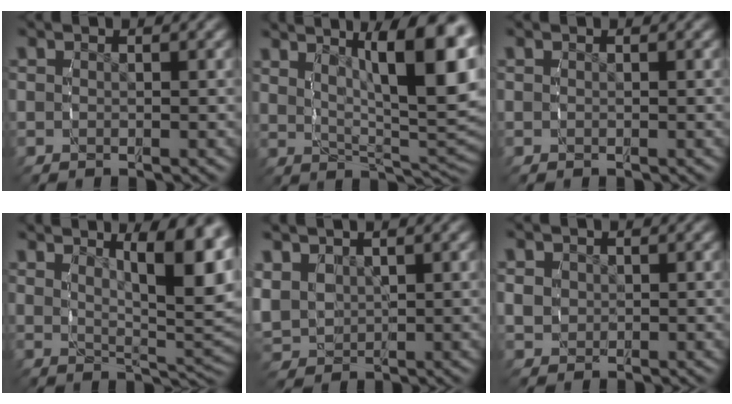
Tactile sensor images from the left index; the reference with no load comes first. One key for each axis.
{"total": 11.6, "fx": 3.7, "fy": 3.8, "fz": 10.3, "tx": -0.134, "ty": -0.006, "tz": 0.067}
{"total": 0.0}
{"total": 9.2, "fx": 3.3, "fy": 2.4, "fz": 8.3, "tx": -0.091, "ty": -0.006, "tz": 0.062}
{"total": 4.4, "fx": 1.2, "fy": 3.7, "fz": 2.1, "tx": -0.067, "ty": -0.024, "tz": 0.042}
{"total": 1.6, "fx": 0.1, "fy": 1.4, "fz": 0.7, "tx": -0.018, "ty": -0.009, "tz": 0.013}